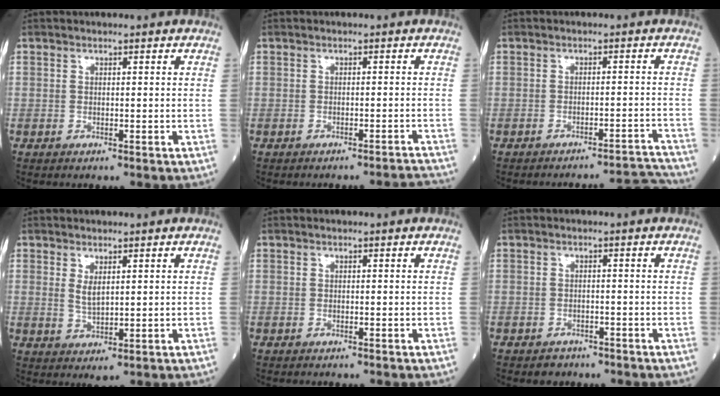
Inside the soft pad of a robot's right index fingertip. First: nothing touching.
{"total": 3.9, "force": [-3.8, -1.0, 0.2], "torque": [0.005, -0.003, -0.042]}
{"total": 6.8, "force": [-6.6, -1.8, -0.4], "torque": [0.023, 0.004, -0.086]}
{"total": 2.9, "force": [1.2, 0.9, 2.5], "torque": [-0.051, -0.011, 0.029]}
{"total": 0.0}
{"total": 1.9, "force": [-1.4, 1.3, 0.0], "torque": [-0.008, 0.005, -0.021]}